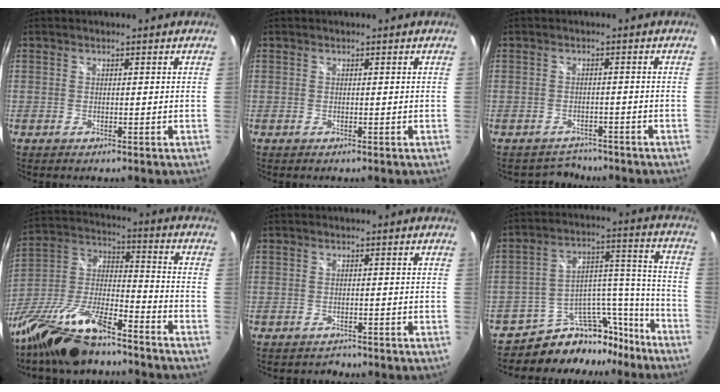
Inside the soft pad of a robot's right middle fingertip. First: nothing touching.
{"total": 0.0}
{"total": 3.7, "force": [-3.3, 1.5, -0.3], "torque": [-0.001, 0.007, -0.052]}
{"total": 19.0, "force": [-14.2, 5.4, 11.6], "torque": [-0.241, -0.013, -0.262]}
{"total": 1.8, "force": [-1.7, 0.7, 0.0], "torque": [0.001, 0.000, -0.024]}
{"total": 16.2, "force": [-14.0, 7.5, 3.3], "torque": [-0.045, 0.081, -0.206]}